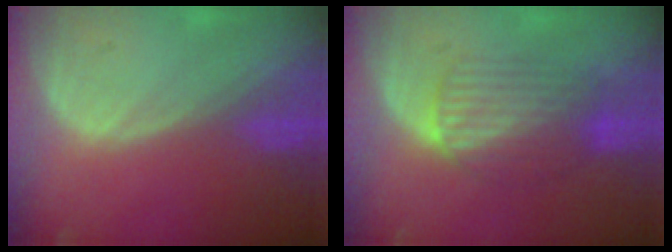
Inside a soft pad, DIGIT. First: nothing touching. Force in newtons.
{"total": 6.4, "press": 6.3, "slide": 1.3}